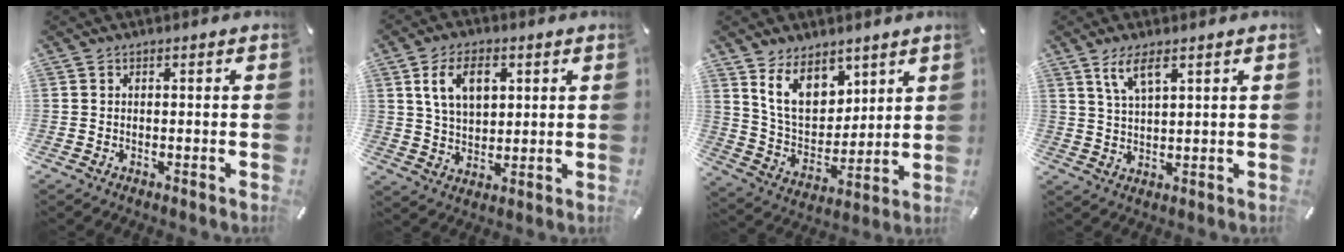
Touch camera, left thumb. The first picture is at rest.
{"total": 9.0, "force": [3.3, 6.0, 5.9], "torque": [-0.114, 0.005, 0.055]}
{"total": 12.2, "force": [7.5, 8.0, 5.4], "torque": [-0.098, -0.041, 0.144]}
{"total": 5.6, "force": [3.3, 1.7, 4.2], "torque": [-0.092, 0.003, 0.059]}